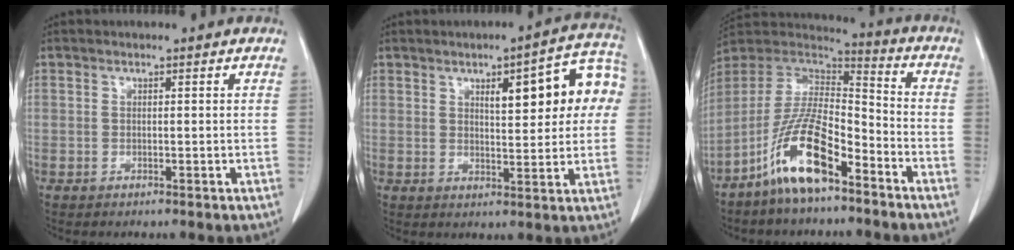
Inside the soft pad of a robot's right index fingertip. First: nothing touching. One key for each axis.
{"total": 12.0, "fx": 3.2, "fy": 3.4, "fz": 11.0, "tx": -0.136, "ty": 0.033, "tz": 0.040}
{"total": 13.4, "fx": -8.4, "fy": 3.6, "fz": 9.8, "tx": -0.195, "ty": 0.007, "tz": -0.156}